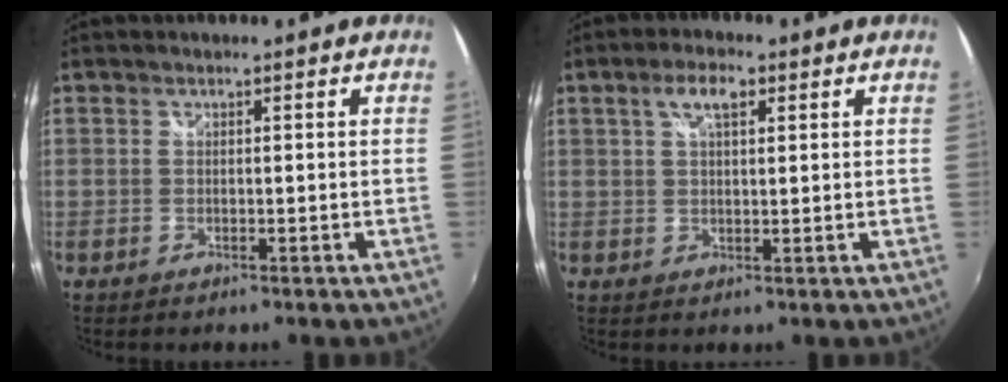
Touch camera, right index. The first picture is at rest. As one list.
[{"total": 4.5, "force": [2.0, 1.8, 3.6], "torque": [-0.064, 0.011, 0.035]}]